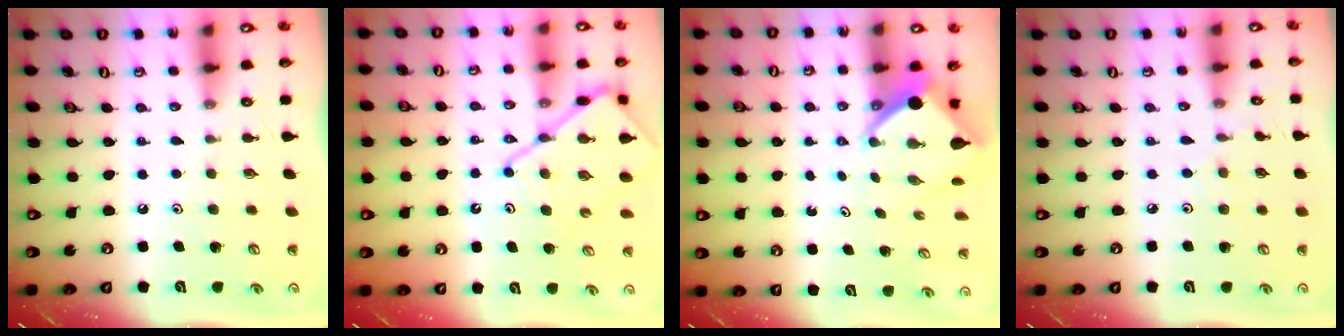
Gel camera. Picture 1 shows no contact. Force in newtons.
{"total": 11.5, "press": 11.5, "slide": 1.3}
{"total": 6.7, "press": 6.7, "slide": 0.5}
{"total": 1.4, "press": 1.4, "slide": 0.1}